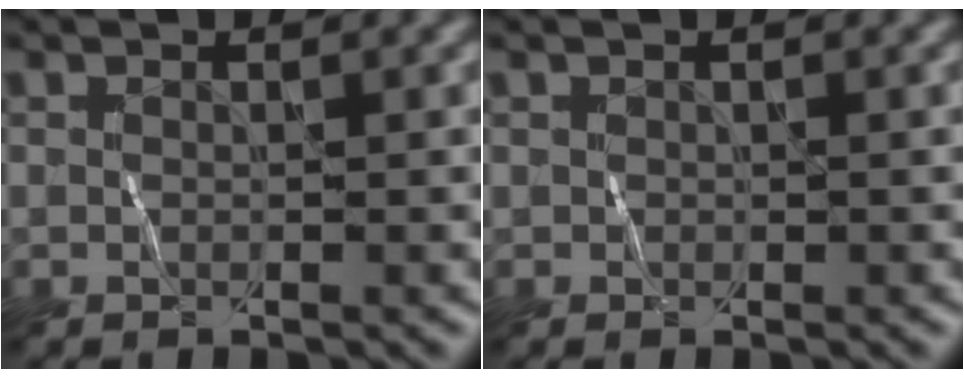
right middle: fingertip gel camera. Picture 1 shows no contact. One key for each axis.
{"total": 0.0}